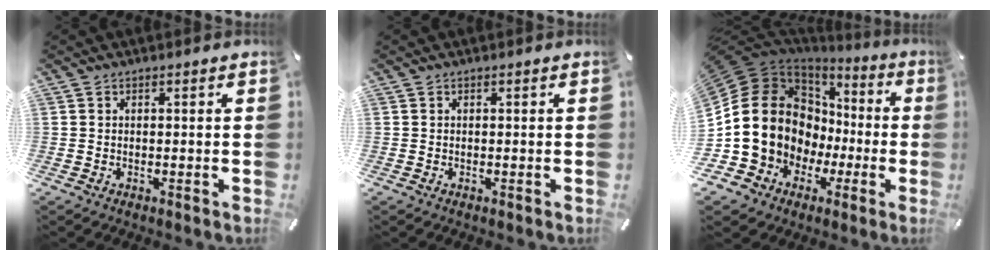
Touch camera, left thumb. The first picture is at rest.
{"total": 0.0}
{"total": 21.0, "force": [0.7, 17.9, 10.9], "torque": [-0.219, -0.028, 0.045]}